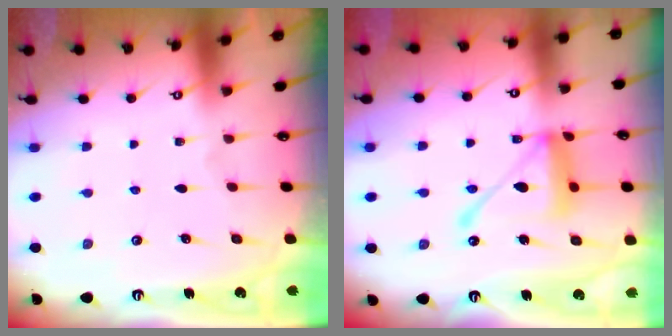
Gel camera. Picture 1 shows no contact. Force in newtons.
{"total": 15.5, "press": 15.5, "slide": 1.5}